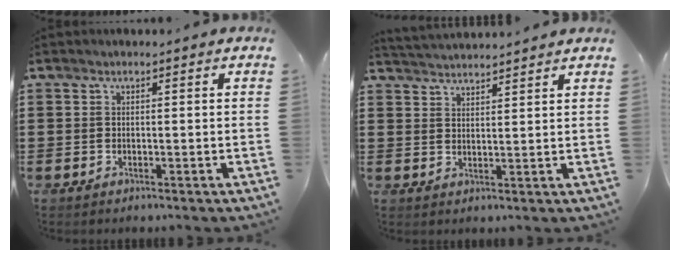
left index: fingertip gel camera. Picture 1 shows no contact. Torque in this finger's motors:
{"motor_torque": [0.14, 0.12, 0.06, 0.04]}